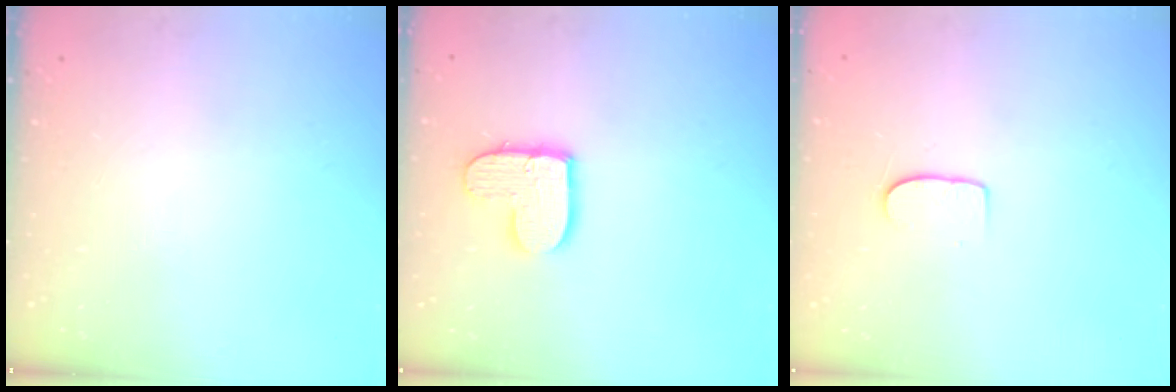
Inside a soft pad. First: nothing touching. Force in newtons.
{"total": 10.1, "press": 10.1, "slide": 0.7}
{"total": 6.6, "press": 6.6, "slide": 0.7}